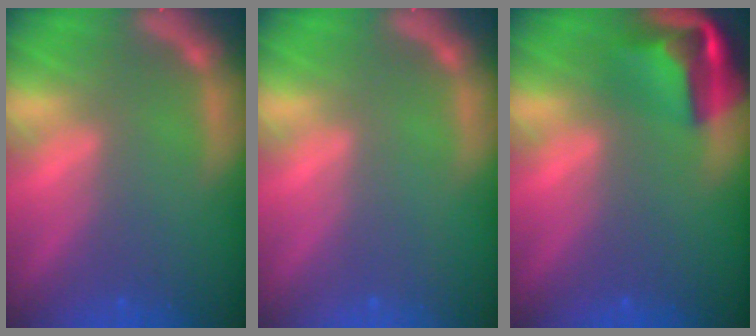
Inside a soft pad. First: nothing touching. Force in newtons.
{"total": 0.0}
{"total": 6.4}